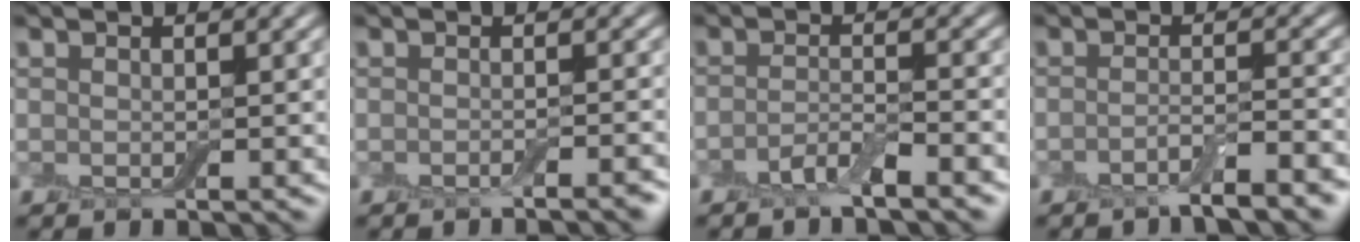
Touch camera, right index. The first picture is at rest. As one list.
[{"total": 1.6, "force": [-1.0, 0.3, 1.2], "torque": [-0.007, -0.001, -0.020]}, {"total": 2.6, "force": [-1.8, 0.5, 1.8], "torque": [-0.035, 0.004, -0.040]}, {"total": 3.5, "force": [-2.2, 0.7, 2.7], "torque": [-0.040, 0.003, -0.047]}]